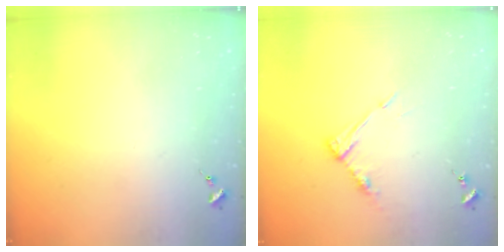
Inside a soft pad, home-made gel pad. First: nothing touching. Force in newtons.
{"total": 8.1, "press": 8.1, "slide": 0.6}